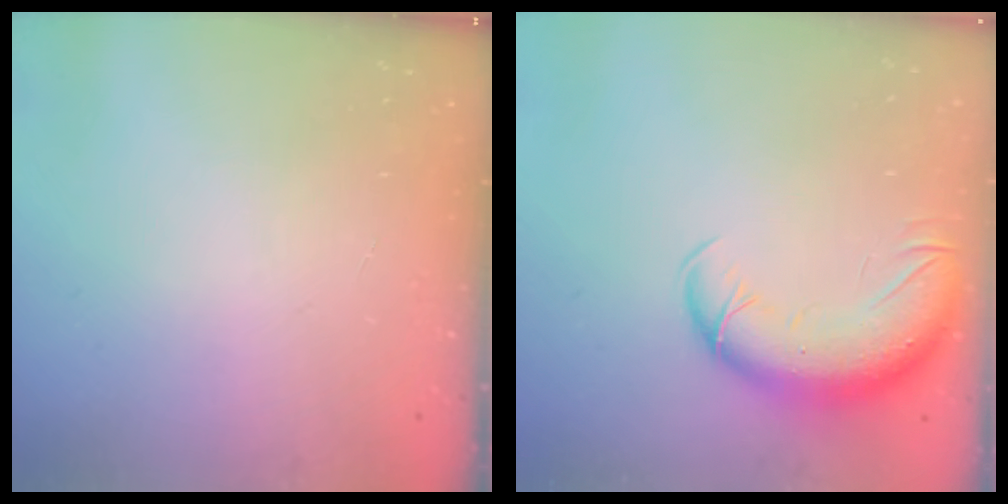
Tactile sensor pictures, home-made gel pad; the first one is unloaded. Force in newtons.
{"total": 12.3, "press": 11.9, "slide": 3.0}